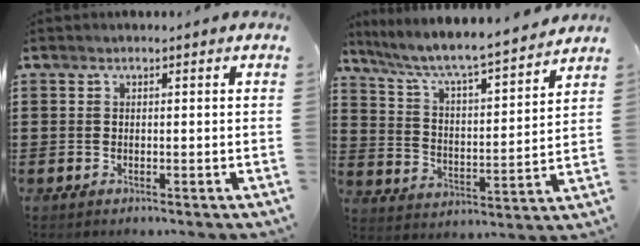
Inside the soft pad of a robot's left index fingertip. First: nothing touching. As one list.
[{"total": 6.1, "force": [5.4, 0.2, 2.8], "torque": [-0.079, -0.043, 0.084]}]